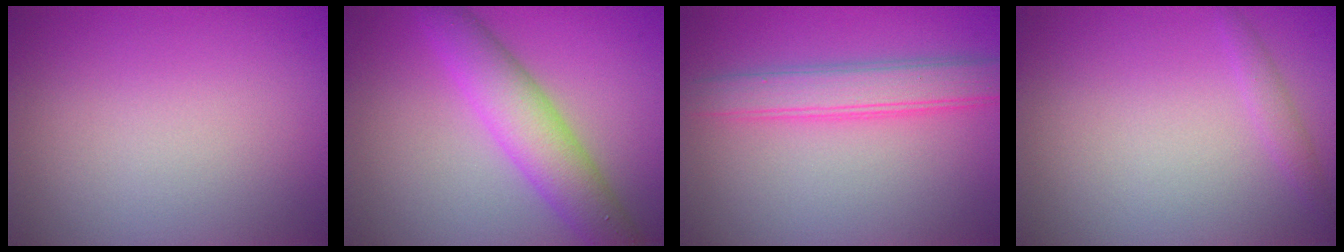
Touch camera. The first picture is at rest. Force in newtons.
{"total": 5.4, "press": 5.4, "slide": 0.0}
{"total": 3.7, "press": 3.7, "slide": 0.1}
{"total": 1.0, "press": 1.0, "slide": 0.1}